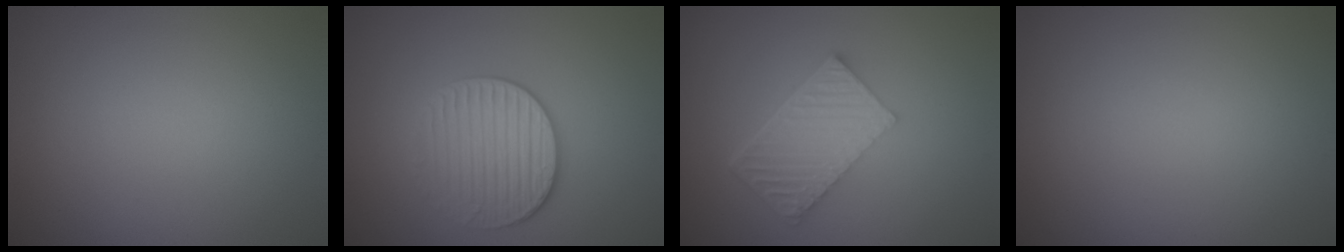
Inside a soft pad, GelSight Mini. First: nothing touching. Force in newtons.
{"total": 3.4, "press": 3.2, "slide": 1.2}
{"total": 6.1, "press": 4.2, "slide": 4.4}
{"total": 0.0}